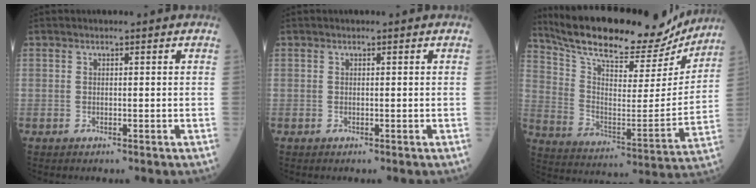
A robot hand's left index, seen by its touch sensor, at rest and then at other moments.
{"total": 0.0}
{"total": 24.7, "force": [22.3, 5.3, 9.3], "torque": [-0.165, -0.018, 0.332]}